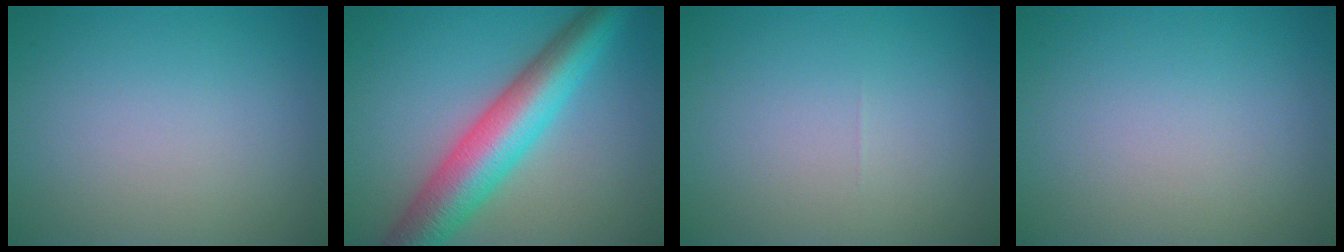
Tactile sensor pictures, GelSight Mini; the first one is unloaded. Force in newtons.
{"total": 8.7, "press": 8.7, "slide": 0.3}
{"total": 0.0}
{"total": 0.0}